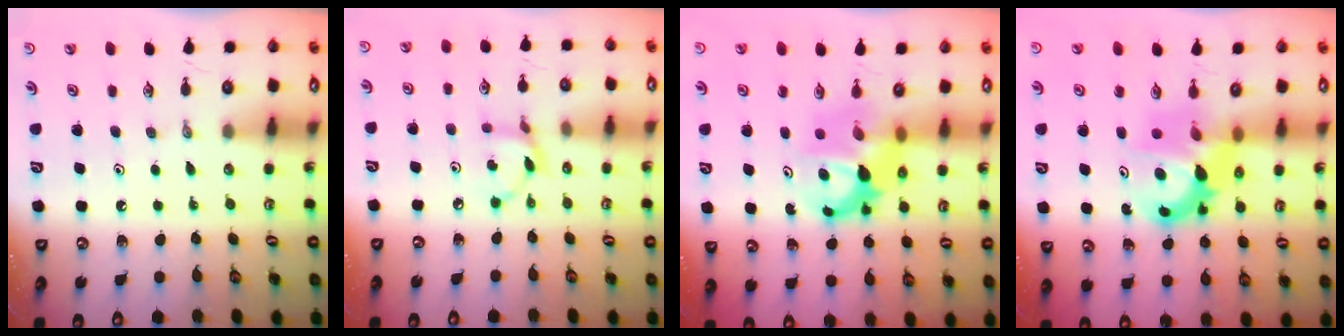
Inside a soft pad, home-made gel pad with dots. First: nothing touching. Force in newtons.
{"total": 6.0, "press": 6.0, "slide": 0.2}
{"total": 8.1, "press": 8.1, "slide": 0.5}
{"total": 8.7, "press": 8.7, "slide": 0.7}